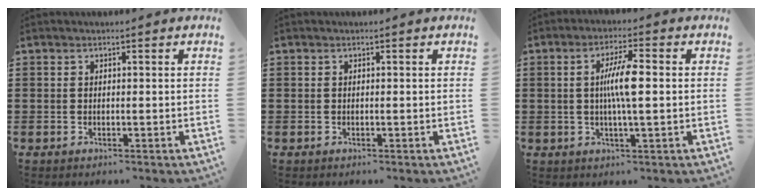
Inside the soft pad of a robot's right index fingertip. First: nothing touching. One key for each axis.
{"total": 0.0}
{"total": 6.6, "fx": 0.3, "fy": 0.8, "fz": 6.5, "tx": -0.125, "ty": -0.003, "tz": -0.002}